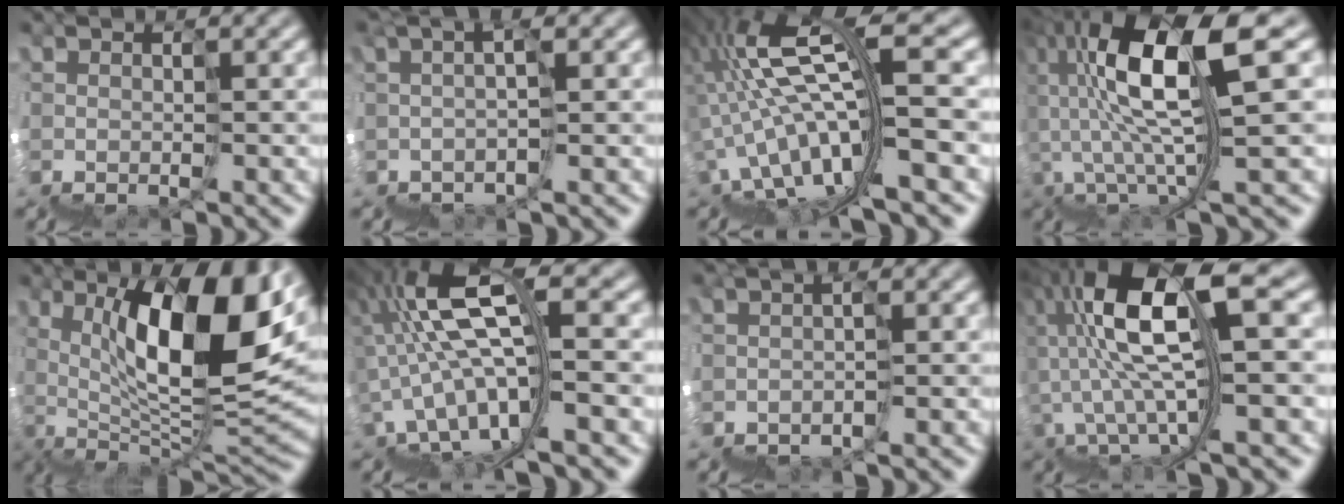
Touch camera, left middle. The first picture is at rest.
{"total": 1.1, "force": [0.9, -0.5, 0.5], "torque": [-0.013, 0.014, 0.009]}
{"total": 7.6, "force": [-0.9, 0.9, 7.5], "torque": [-0.150, 0.038, -0.019]}
{"total": 7.8, "force": [2.4, 0.7, 7.4], "torque": [-0.147, 0.030, 0.040]}
{"total": 10.4, "force": [4.8, 2.6, 8.8], "torque": [-0.133, 0.022, 0.070]}
{"total": 7.5, "force": [-0.2, 2.0, 7.2], "torque": [-0.141, 0.031, -0.012]}
{"total": 0.0}
{"total": 7.9, "force": [1.5, 1.5, 7.7], "torque": [-0.151, 0.030, 0.017]}